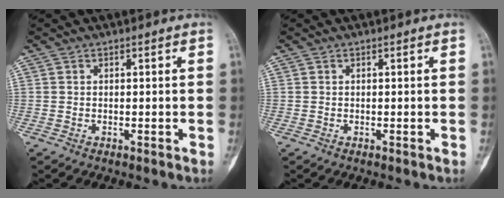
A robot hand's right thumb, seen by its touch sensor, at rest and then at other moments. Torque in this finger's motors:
{"motor_torque": [0.43, 0.19, -0.33, 0.02, 0.08]}